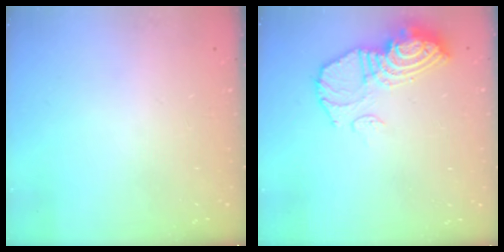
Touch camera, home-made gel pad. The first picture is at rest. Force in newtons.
{"total": 13.5, "press": 13.4, "slide": 1.4}